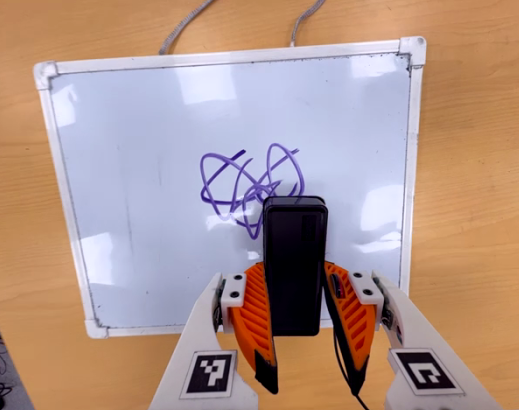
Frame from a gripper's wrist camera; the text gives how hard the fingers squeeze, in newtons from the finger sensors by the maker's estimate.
{"total": 4.6, "left": 2.9, "right": 6.3}